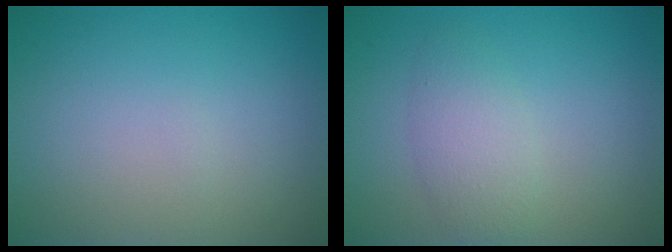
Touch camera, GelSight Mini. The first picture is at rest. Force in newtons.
{"total": 2.7, "press": 2.7, "slide": 0.1}